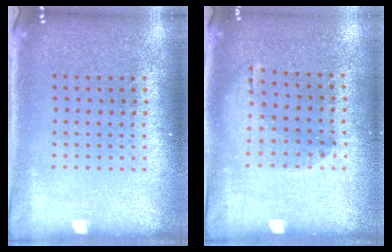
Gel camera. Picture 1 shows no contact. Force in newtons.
{"total": 1.2, "press": 0.9, "slide": 0.9}